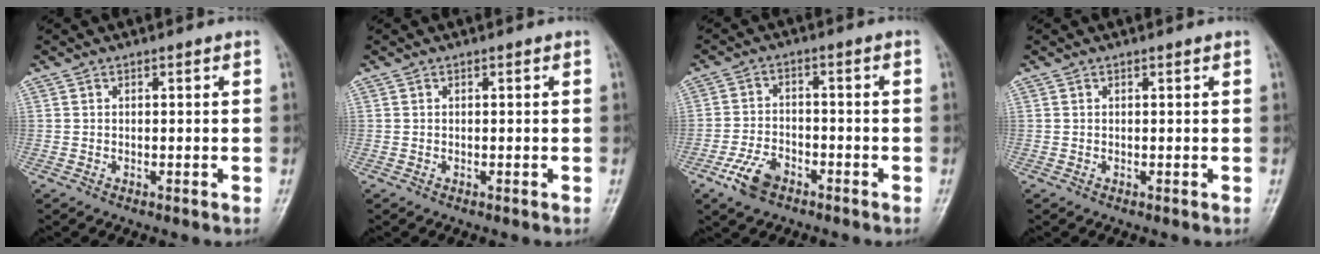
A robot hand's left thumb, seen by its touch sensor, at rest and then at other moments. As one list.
[{"total": 0.0}, {"total": 6.1, "force": [-3.7, 3.4, 3.5], "torque": [-0.066, 0.017, -0.070]}, {"total": 0.0}]